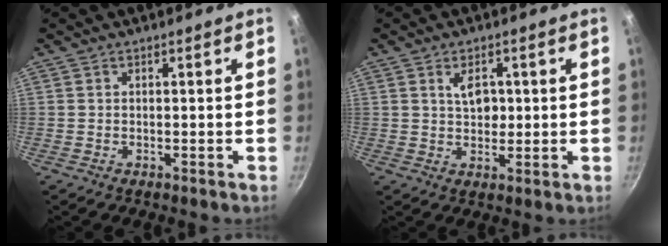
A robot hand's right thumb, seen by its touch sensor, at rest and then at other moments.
{"total": 4.5, "force": [1.2, 2.9, 3.3], "torque": [-0.036, -0.006, 0.018]}